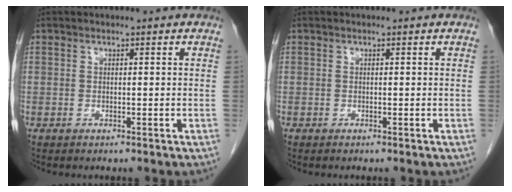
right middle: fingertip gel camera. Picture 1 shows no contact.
{"total": 0.0}